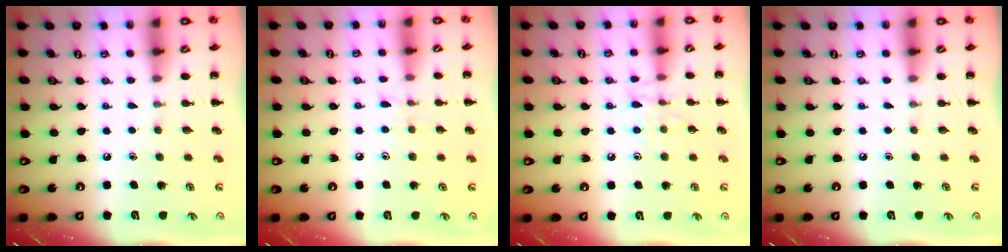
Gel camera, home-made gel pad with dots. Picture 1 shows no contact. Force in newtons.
{"total": 6.0, "press": 5.5, "slide": 2.3}
{"total": 7.0, "press": 6.9, "slide": 1.1}
{"total": 0.0}